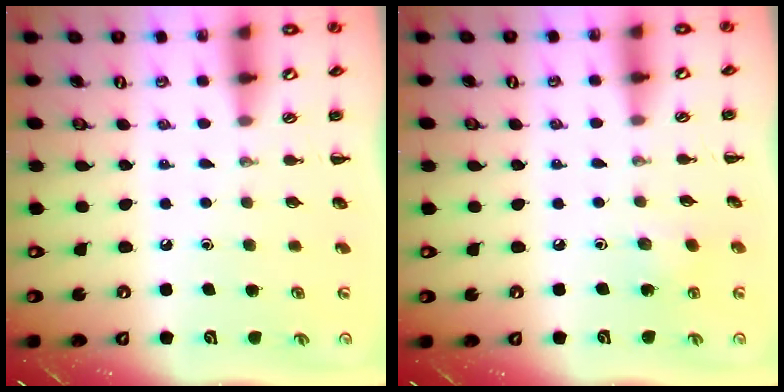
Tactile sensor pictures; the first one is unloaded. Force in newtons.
{"total": 3.1, "press": 2.9, "slide": 1.0}